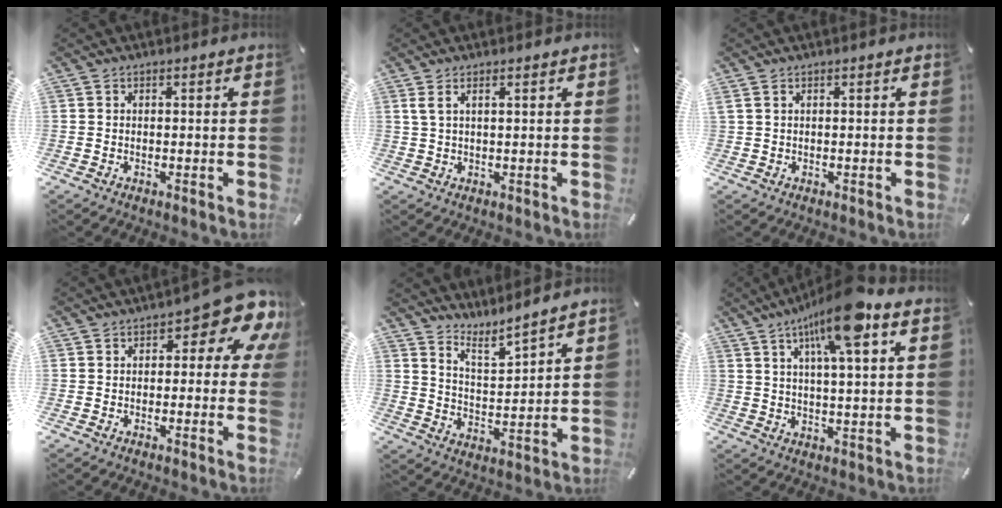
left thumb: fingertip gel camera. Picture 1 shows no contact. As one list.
[{"total": 2.4, "force": [1.0, 0.3, 2.1], "torque": [-0.052, -0.003, 0.015]}, {"total": 0.6, "force": [0.3, 0.2, 0.5], "torque": [-0.010, 0.001, 0.005]}, {"total": 10.7, "force": [4.7, 4.6, 8.5], "torque": [-0.109, -0.034, 0.078]}, {"total": 6.0, "force": [6.0, 0.3, 0.7], "torque": [-0.026, -0.061, 0.106]}, {"total": 14.0, "force": [7.8, 2.9, 11.3], "torque": [-0.199, -0.017, 0.126]}]